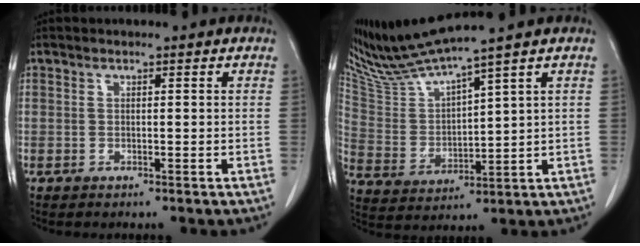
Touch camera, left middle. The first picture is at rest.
{"total": 9.1, "force": [8.4, -2.1, 3.1], "torque": [-0.076, -0.008, 0.178]}